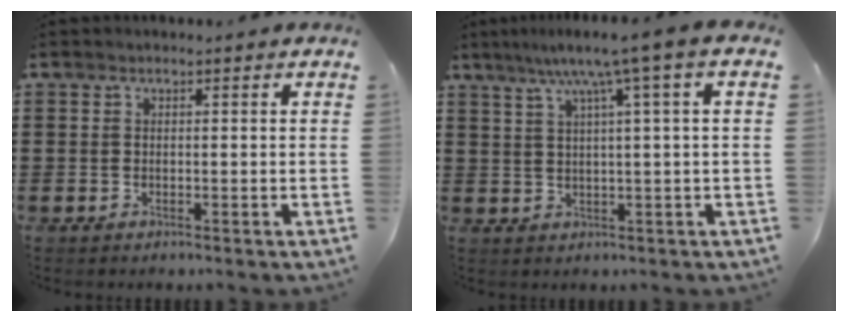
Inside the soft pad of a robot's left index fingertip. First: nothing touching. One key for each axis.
{"total": 7.3, "fx": 3.4, "fy": -0.8, "fz": 6.5, "tx": -0.134, "ty": -0.007, "tz": 0.050}